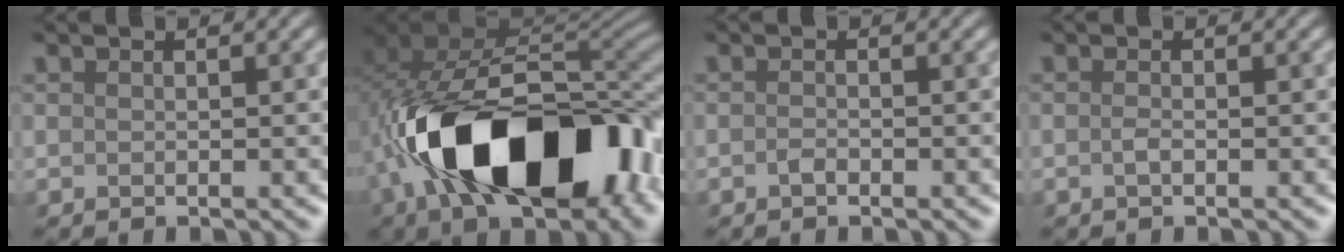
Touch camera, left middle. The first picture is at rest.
{"total": 17.3, "force": [-5.6, 9.3, 13.5], "torque": [-0.205, -0.015, -0.073]}
{"total": 0.7, "force": [-0.6, 0.0, 0.3], "torque": [-0.011, 0.008, -0.008]}
{"total": 0.7, "force": [-0.5, -0.1, 0.5], "torque": [-0.019, 0.008, -0.005]}